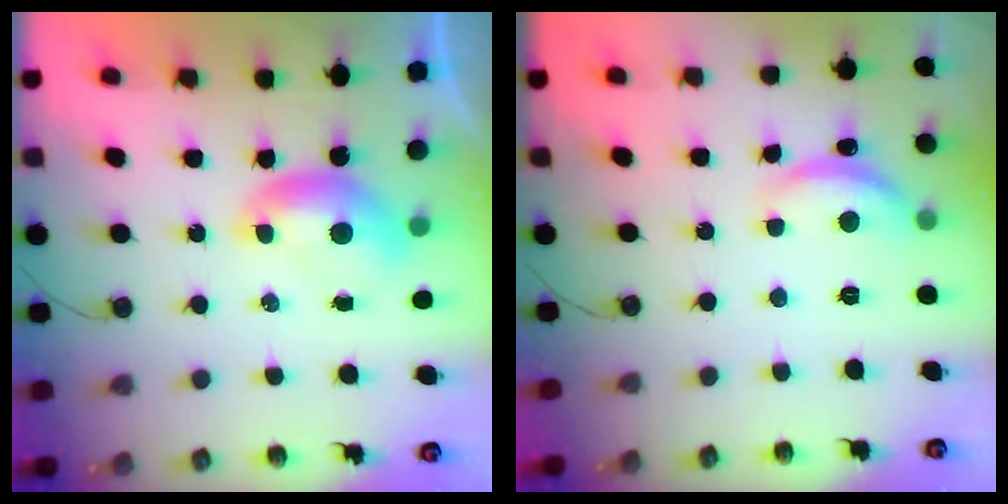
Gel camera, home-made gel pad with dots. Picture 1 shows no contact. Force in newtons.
{"total": 6.1, "press": 6.1, "slide": 0.7}